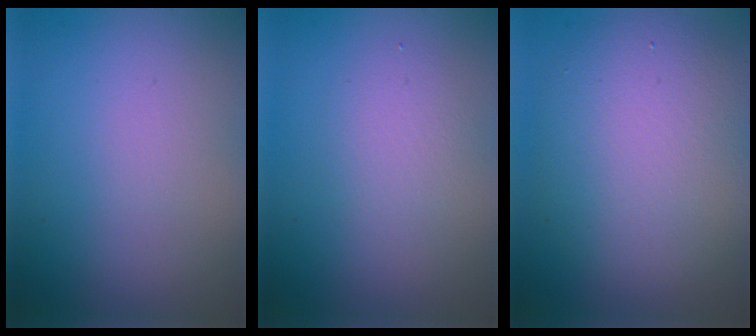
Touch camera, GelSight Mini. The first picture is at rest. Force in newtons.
{"total": 2.2, "press": 2.2, "slide": 0.1}
{"total": 7.8, "press": 7.7, "slide": 0.5}